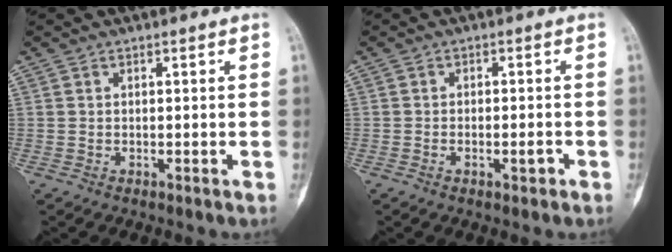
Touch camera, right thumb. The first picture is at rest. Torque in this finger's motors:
{"motor_torque": [-0.43, 0.28, -0.04, -0.09, -0.02]}